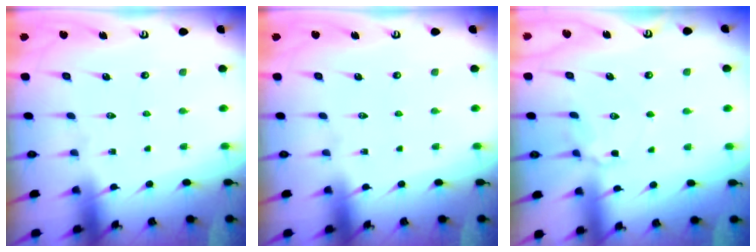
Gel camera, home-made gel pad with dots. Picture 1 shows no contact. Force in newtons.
{"total": 0.0}
{"total": 4.4, "press": 4.3, "slide": 1.0}